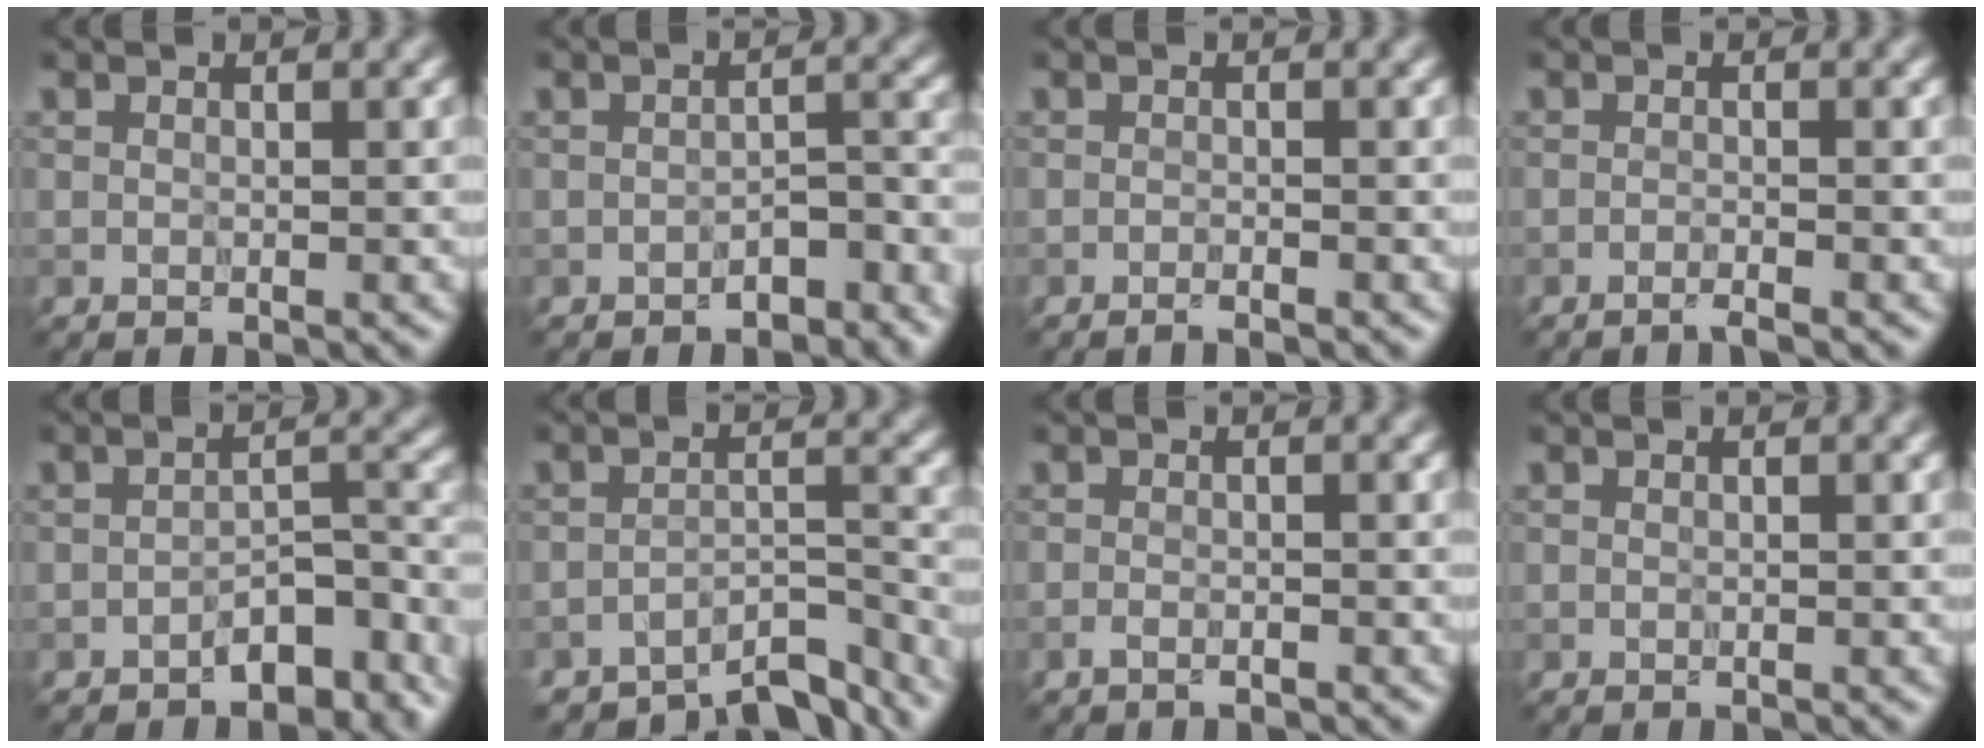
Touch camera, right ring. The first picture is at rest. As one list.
[{"total": 3.3, "force": [-2.6, 1.2, 1.5], "torque": [-0.015, 0.010, -0.039]}, {"total": 1.1, "force": [-0.9, 0.1, 0.6], "torque": [-0.007, 0.004, -0.017]}, {"total": 1.2, "force": [-0.9, 0.1, 0.7], "torque": [-0.010, 0.001, -0.021]}, {"total": 5.6, "force": [-4.1, 2.4, 2.8], "torque": [-0.025, 0.004, -0.065]}, {"total": 6.6, "force": [-6.0, 1.7, 2.1], "torque": [-0.023, -0.010, -0.087]}, {"total": 0.9, "force": [-0.7, 0.2, 0.4], "torque": [-0.009, 0.002, -0.014]}, {"total": 0.0}]